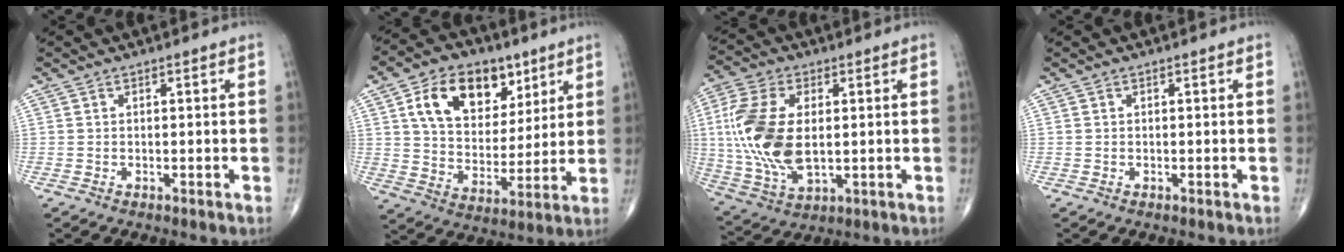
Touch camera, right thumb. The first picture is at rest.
{"total": 16.8, "force": [7.5, 11.2, 10.1], "torque": [-0.130, -0.023, 0.135]}
{"total": 17.2, "force": [1.1, 9.5, 14.3], "torque": [-0.317, -0.011, 0.026]}
{"total": 0.0}